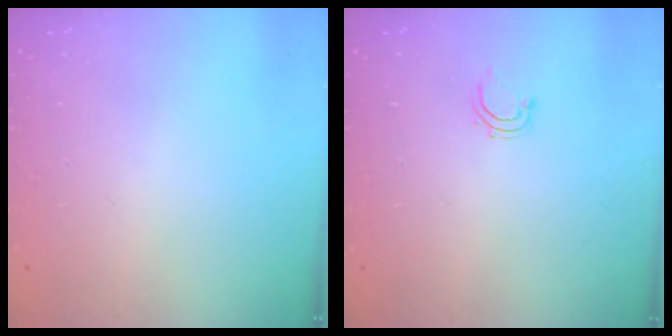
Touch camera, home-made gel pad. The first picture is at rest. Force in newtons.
{"total": 2.8, "press": 2.7, "slide": 0.5}